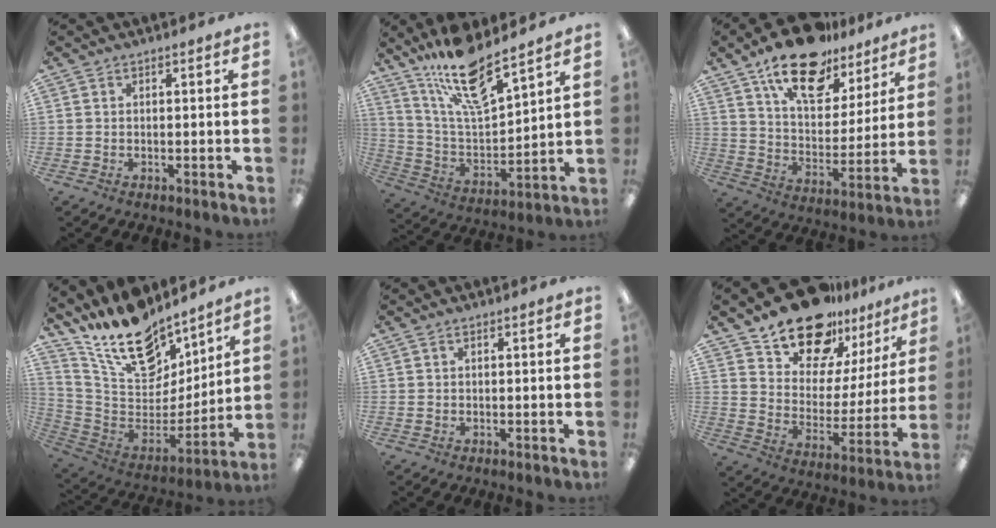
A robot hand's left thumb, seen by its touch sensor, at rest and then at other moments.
{"total": 16.1, "force": [12.7, 4.1, 9.1], "torque": [-0.180, -0.071, 0.219]}
{"total": 18.1, "force": [12.9, 8.7, 9.3], "torque": [-0.152, -0.075, 0.223]}
{"total": 19.4, "force": [15.5, 8.6, 7.8], "torque": [-0.162, -0.107, 0.280]}
{"total": 0.7, "force": [0.3, 0.3, 0.6], "torque": [-0.012, 0.001, 0.005]}
{"total": 18.3, "force": [15.3, 8.4, 5.6], "torque": [-0.108, -0.117, 0.277]}